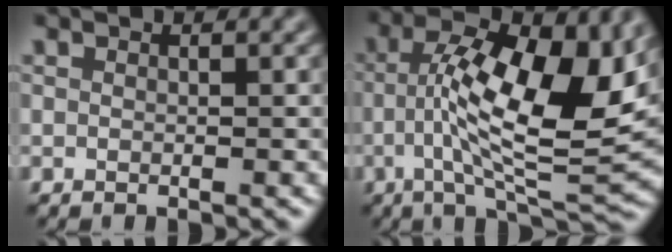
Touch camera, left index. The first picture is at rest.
{"total": 12.6, "force": [0.1, 4.2, 11.8], "torque": [-0.197, 0.015, -0.002]}